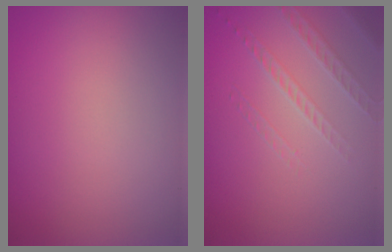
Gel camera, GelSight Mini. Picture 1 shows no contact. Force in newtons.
{"total": 1.4, "press": 1.0, "slide": 0.9}